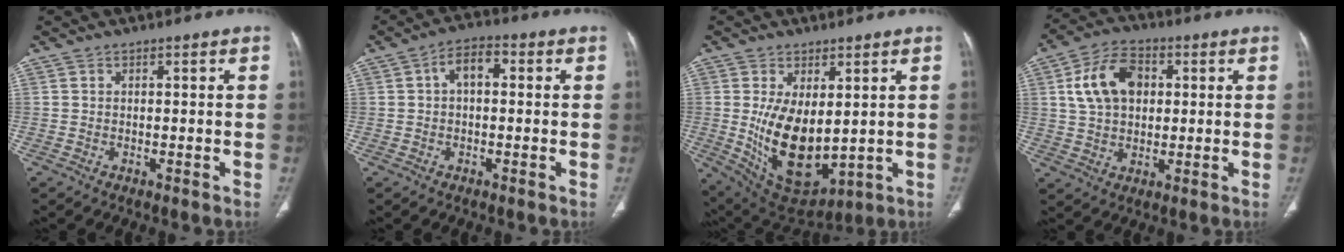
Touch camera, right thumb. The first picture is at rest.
{"total": 5.2, "force": [0.7, 2.9, 4.3], "torque": [-0.067, 0.017, 0.003]}
{"total": 14.3, "force": [0.5, 7.8, 12.0], "torque": [-0.192, -0.024, 0.039]}
{"total": 11.8, "force": [2.7, 8.0, 8.2], "torque": [-0.134, 0.010, 0.045]}